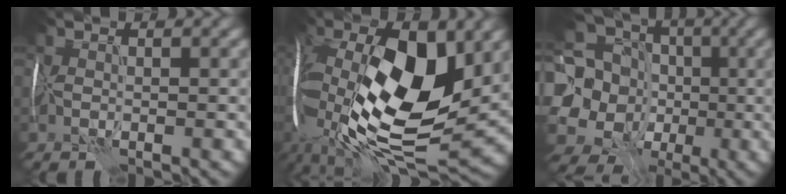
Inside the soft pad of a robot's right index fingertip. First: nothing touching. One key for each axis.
{"total": 18.2, "fx": 0.1, "fy": 9.1, "fz": 15.7, "tx": -0.325, "ty": -0.010, "tz": 0.003}
{"total": 17.9, "fx": -0.8, "fy": 16.2, "fz": 7.6, "tx": -0.168, "ty": 0.021, "tz": -0.053}